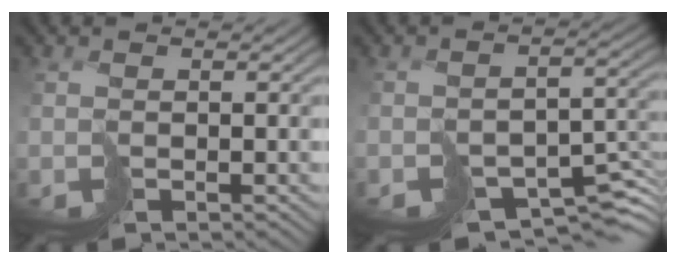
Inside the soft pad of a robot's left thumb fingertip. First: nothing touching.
{"total": 6.6, "force": [-4.7, 2.9, 3.7], "torque": [-0.045, -0.024, -0.053]}